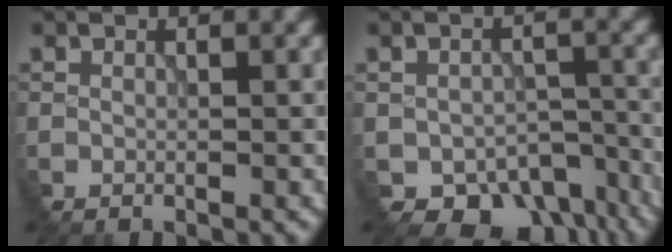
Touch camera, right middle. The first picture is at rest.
{"total": 6.7, "force": [-4.1, 4.3, 3.1], "torque": [-0.034, -0.036, -0.045]}